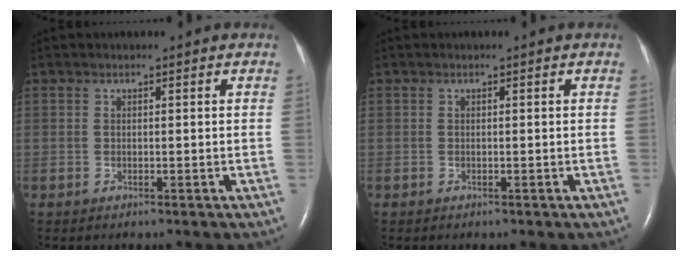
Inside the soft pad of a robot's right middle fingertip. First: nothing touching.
{"total": 0.0}